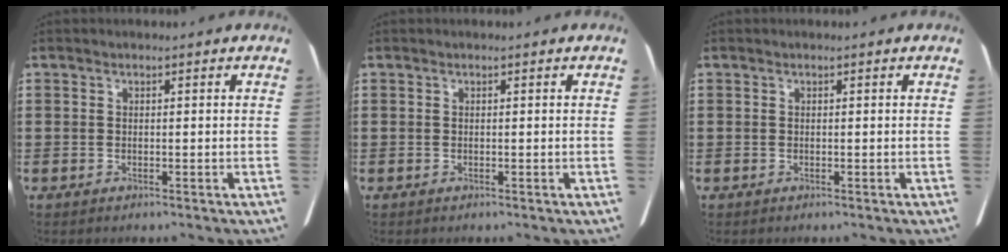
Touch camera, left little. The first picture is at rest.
{"total": 0.0}
{"total": 0.0}